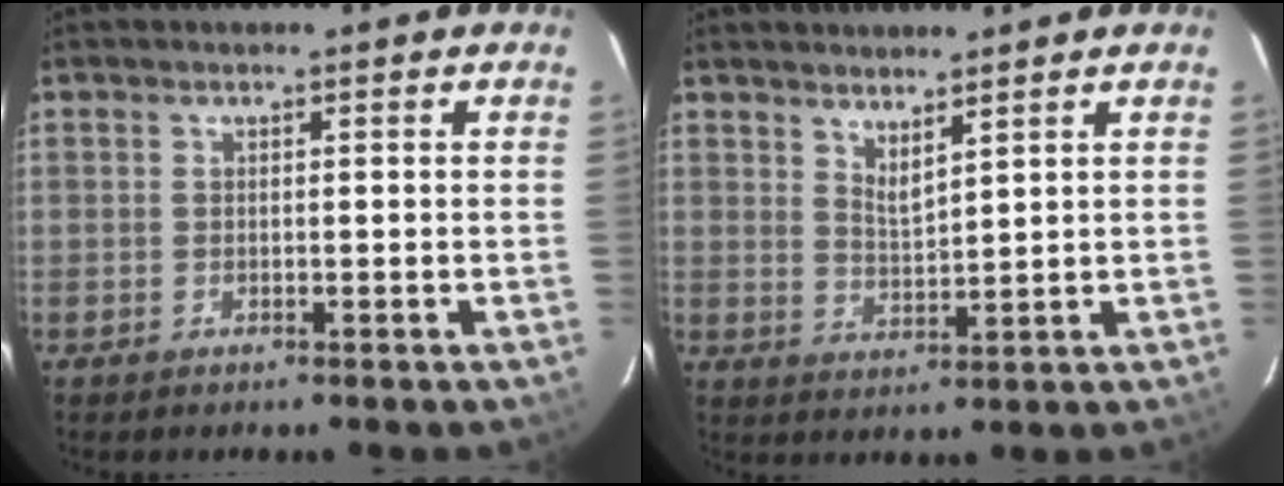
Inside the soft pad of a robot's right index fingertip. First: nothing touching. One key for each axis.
{"total": 3.7, "fx": 3.0, "fy": 0.5, "fz": 2.0, "tx": -0.036, "ty": -0.006, "tz": 0.051}